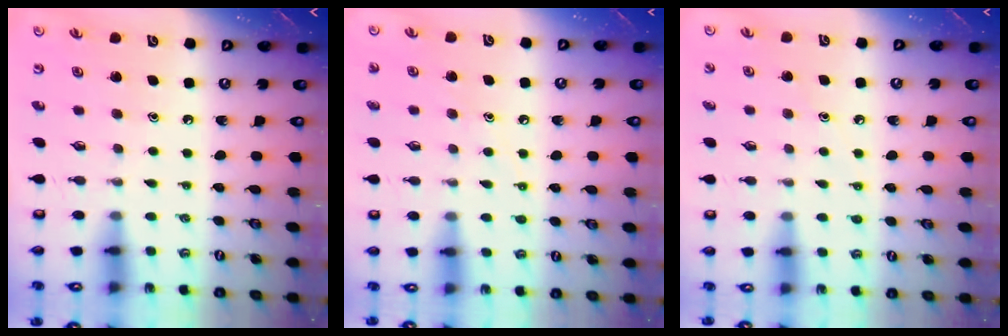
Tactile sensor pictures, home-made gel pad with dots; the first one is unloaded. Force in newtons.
{"total": 7.2, "press": 7.1, "slide": 0.6}
{"total": 3.7, "press": 3.7, "slide": 0.5}